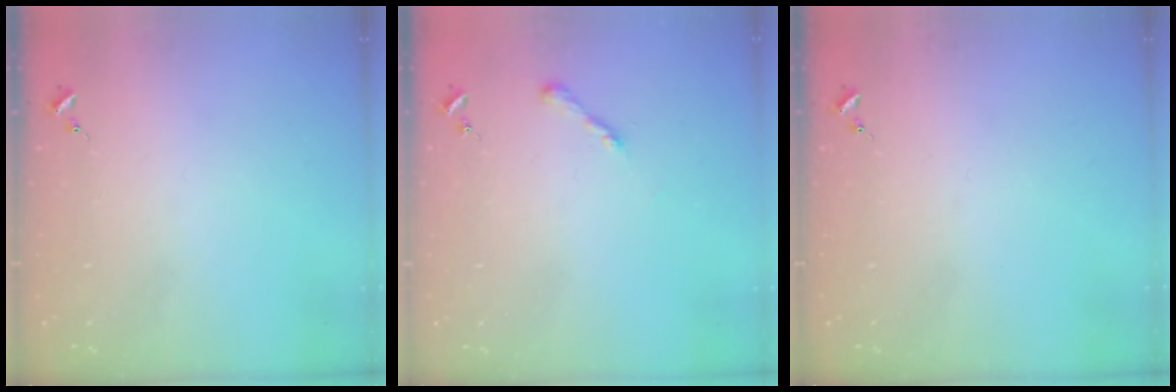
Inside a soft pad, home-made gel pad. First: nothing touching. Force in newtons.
{"total": 4.0, "press": 4.0, "slide": 0.4}
{"total": 0.0}